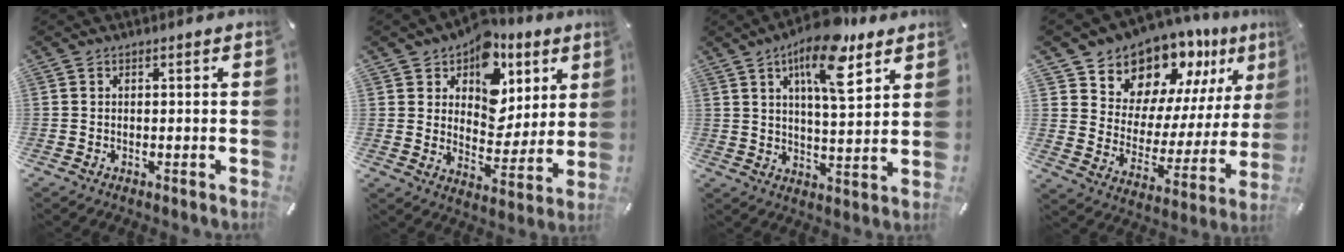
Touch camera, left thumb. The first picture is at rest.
{"total": 12.2, "force": [6.8, 9.1, 4.5], "torque": [-0.063, -0.062, 0.121]}
{"total": 15.3, "force": [8.7, 5.7, 11.2], "torque": [-0.183, -0.031, 0.145]}
{"total": 13.1, "force": [11.7, 5.9, 0.8], "torque": [-0.026, -0.132, 0.204]}